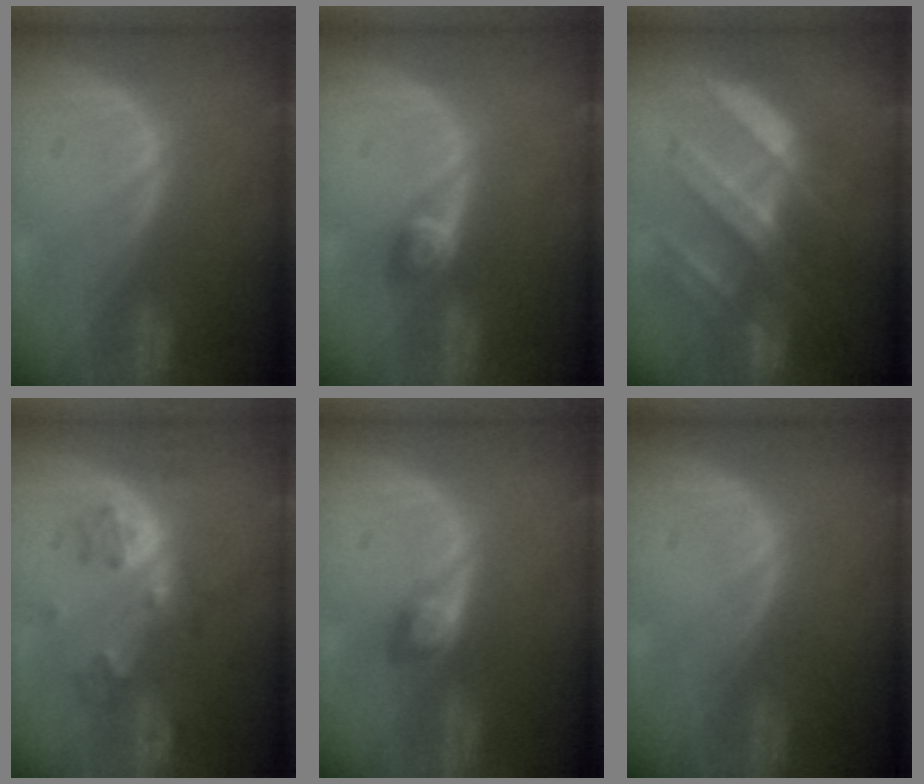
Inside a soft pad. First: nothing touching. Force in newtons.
{"total": 2.7, "press": 2.5, "slide": 1.1}
{"total": 8.4, "press": 7.9, "slide": 3.0}
{"total": 5.4, "press": 5.1, "slide": 1.5}
{"total": 2.3, "press": 2.3, "slide": 0.2}
{"total": 0.0}